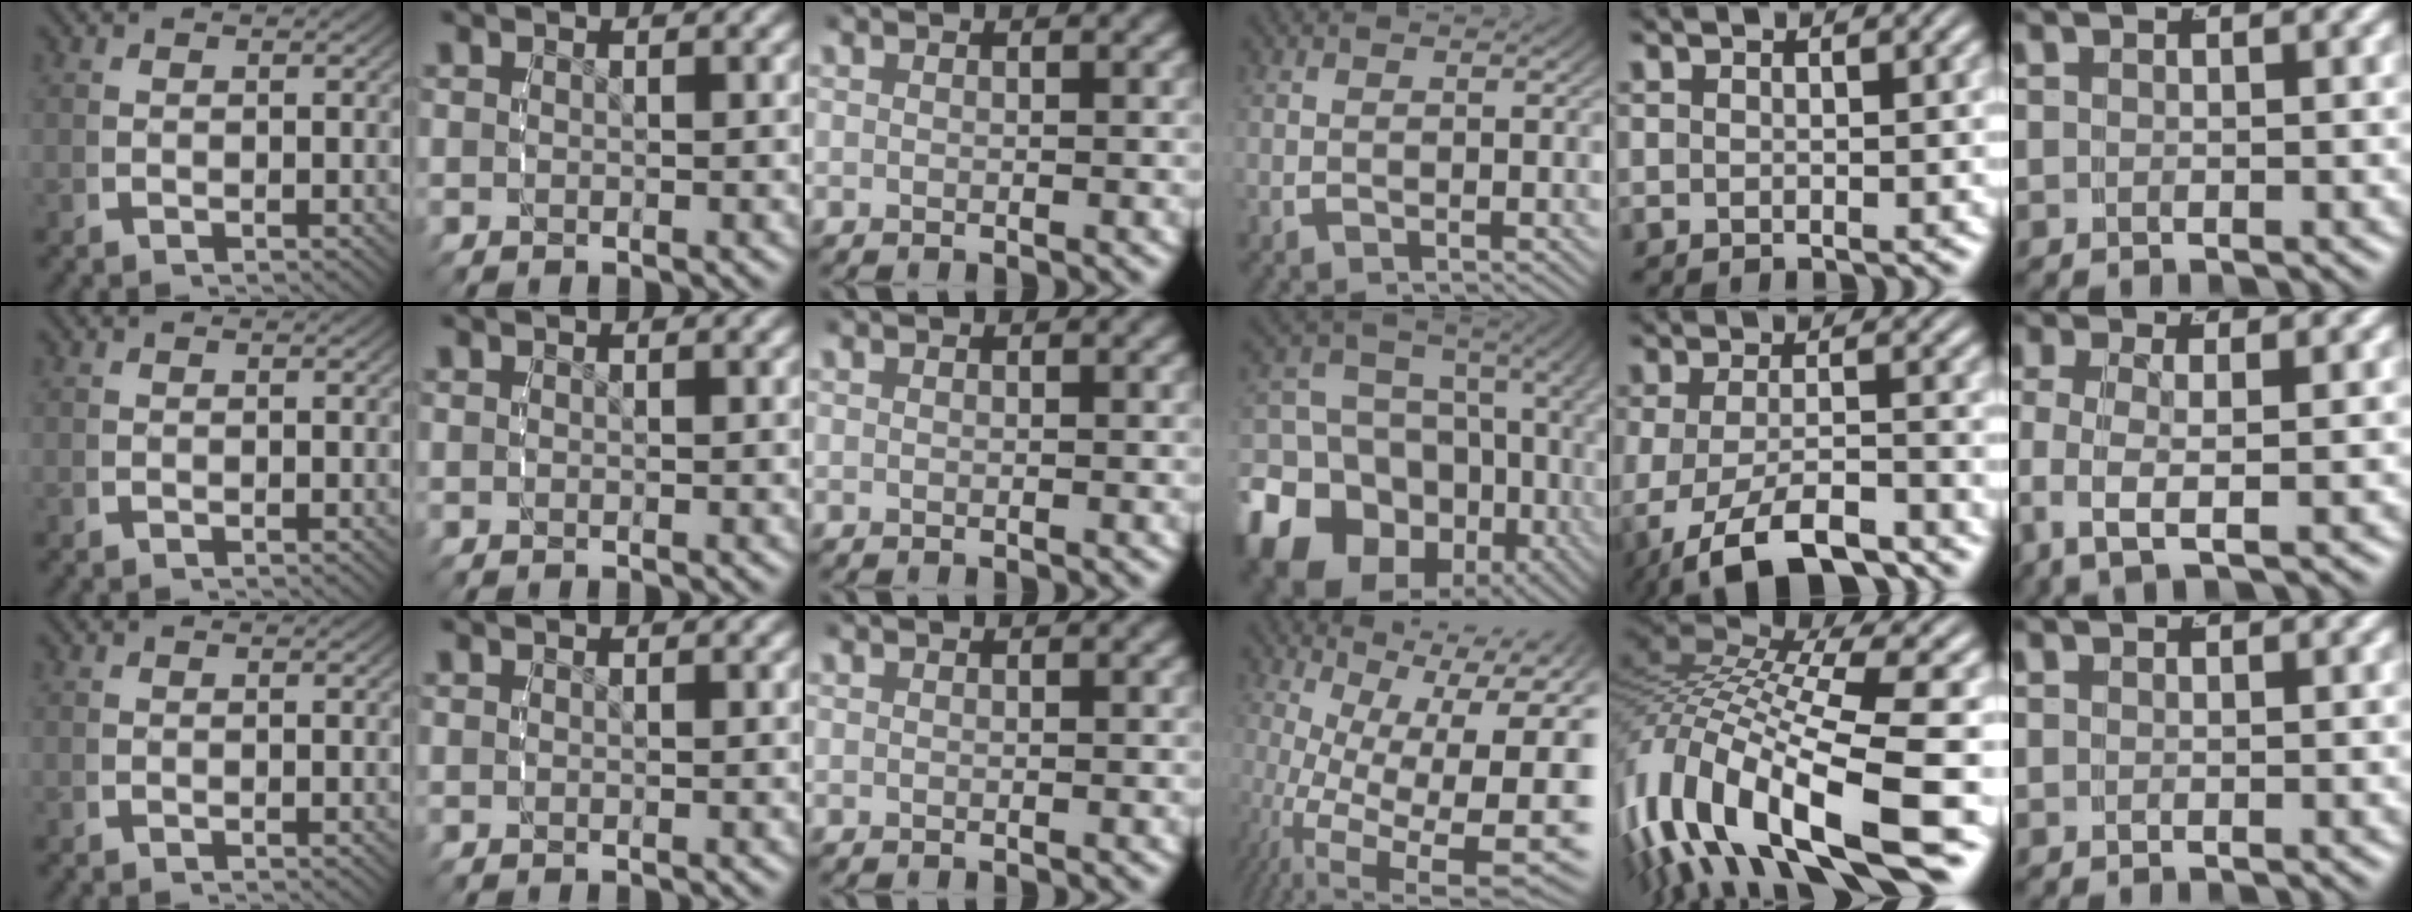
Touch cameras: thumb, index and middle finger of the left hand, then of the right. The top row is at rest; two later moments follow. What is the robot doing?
{"motion": "grasp_and_lifting", "object": "backpack"}